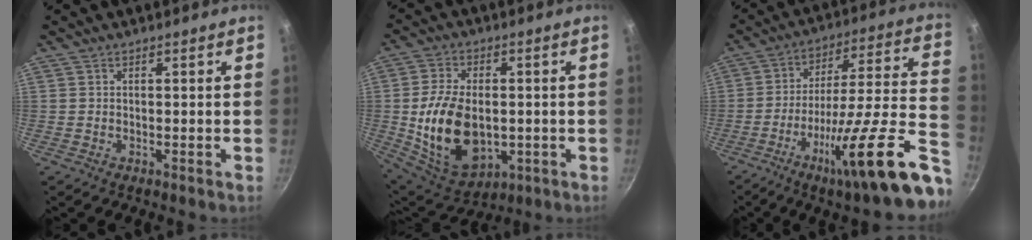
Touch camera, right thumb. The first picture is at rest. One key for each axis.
{"total": 17.0, "fx": -1.4, "fy": 10.7, "fz": 13.1, "tx": -0.224, "ty": -0.002, "tz": -0.006}
{"total": 25.7, "fx": -11.8, "fy": 3.9, "fz": 22.4, "tx": -0.296, "ty": 0.043, "tz": -0.192}